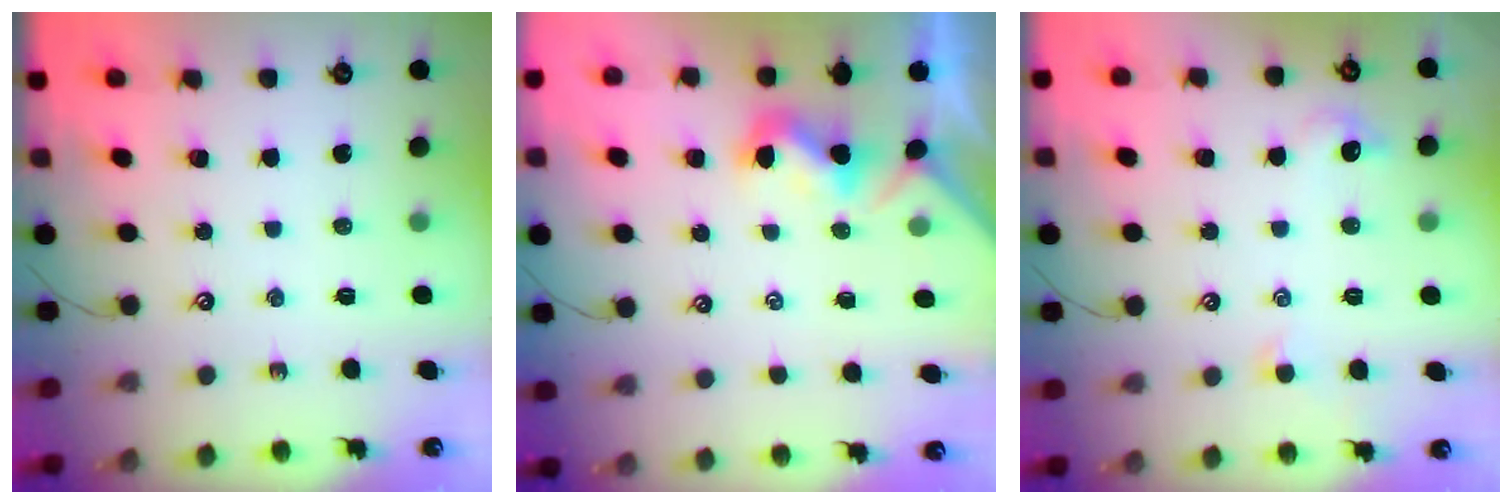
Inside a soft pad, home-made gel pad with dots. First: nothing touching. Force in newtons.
{"total": 1.3, "press": 1.2, "slide": 0.6}
{"total": 1.5, "press": 1.3, "slide": 0.6}